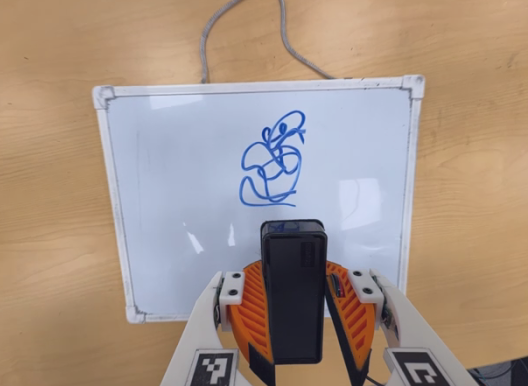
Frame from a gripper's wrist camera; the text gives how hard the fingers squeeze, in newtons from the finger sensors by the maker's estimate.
{"total": 8.0, "left": 8.1, "right": 7.9}